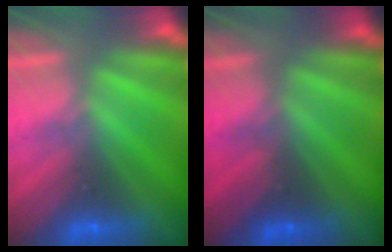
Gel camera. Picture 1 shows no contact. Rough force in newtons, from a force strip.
{"total": 1.9}